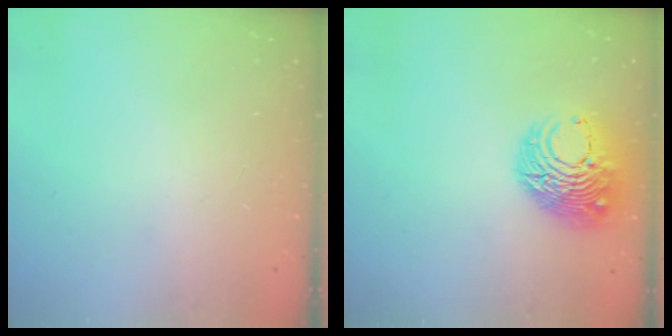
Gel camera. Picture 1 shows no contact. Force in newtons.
{"total": 10.7, "press": 10.6, "slide": 1.3}